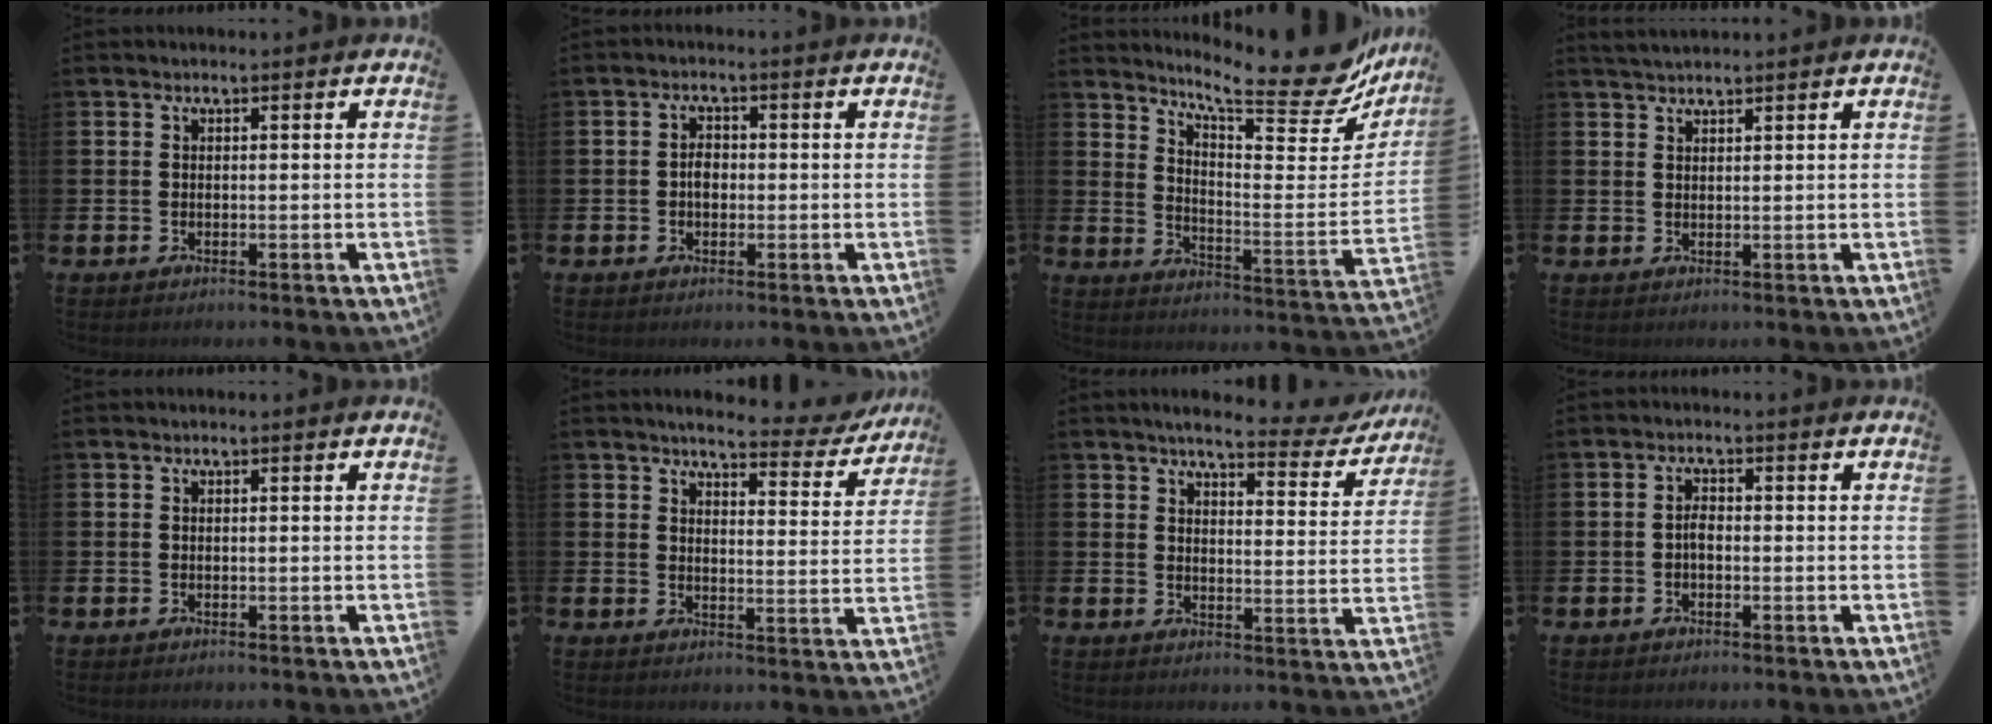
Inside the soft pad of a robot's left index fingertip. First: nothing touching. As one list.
[{"total": 2.3, "force": [-0.2, 1.6, 1.7], "torque": [-0.015, 0.000, -0.010]}, {"total": 11.9, "force": [9.9, 2.3, 6.2], "torque": [-0.100, -0.079, 0.161]}, {"total": 2.1, "force": [2.0, 0.4, 0.5], "torque": [-0.014, 0.000, 0.038]}, {"total": 0.0}, {"total": 4.3, "force": [4.0, 0.8, 1.5], "torque": [-0.036, -0.026, 0.062]}, {"total": 4.8, "force": [4.2, 1.0, 2.1], "torque": [-0.041, -0.028, 0.063]}, {"total": 1.8, "force": [-0.4, 1.0, 1.5], "torque": [-0.029, 0.004, -0.009]}]